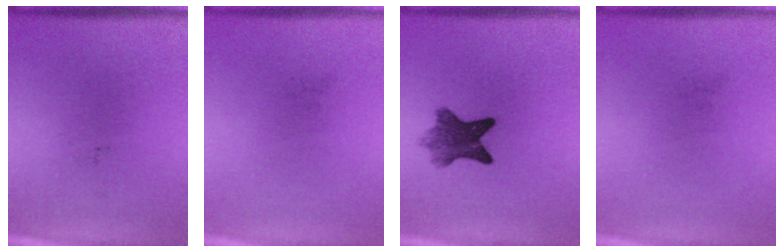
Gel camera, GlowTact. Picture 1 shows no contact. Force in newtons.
{"total": 0.0}
{"total": 7.0}
{"total": 0.0}